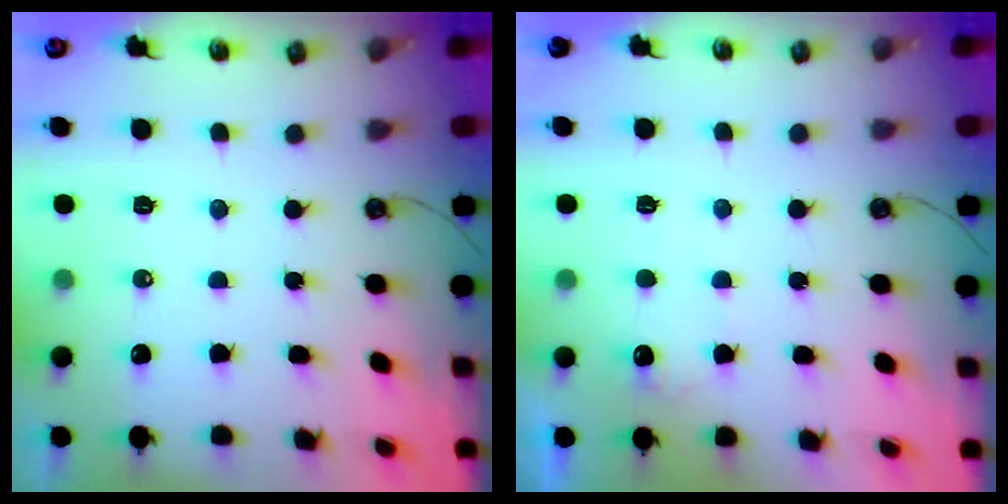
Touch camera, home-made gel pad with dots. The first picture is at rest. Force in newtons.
{"total": 4.6, "press": 4.6, "slide": 0.3}